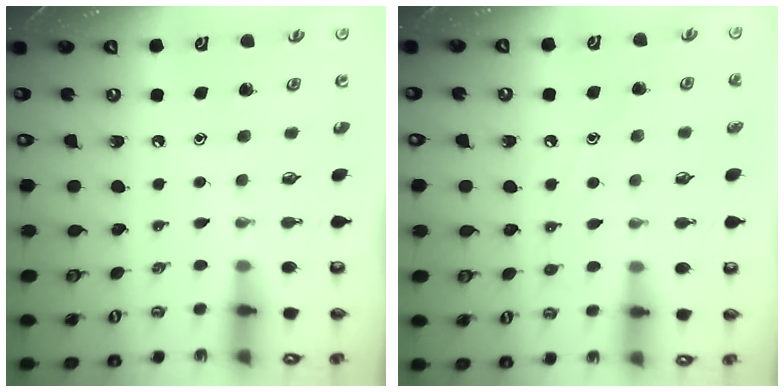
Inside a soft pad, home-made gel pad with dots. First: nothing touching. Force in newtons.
{"total": 7.6, "press": 7.6, "slide": 0.6}